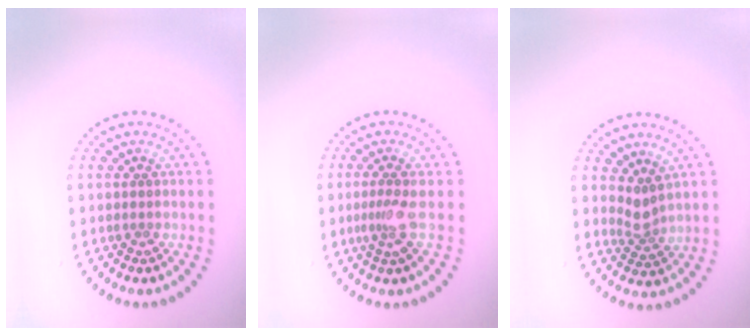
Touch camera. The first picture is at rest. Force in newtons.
{"total": 2.1, "press": 1.5, "slide": 1.4}
{"total": 1.9, "press": 1.3, "slide": 1.4}